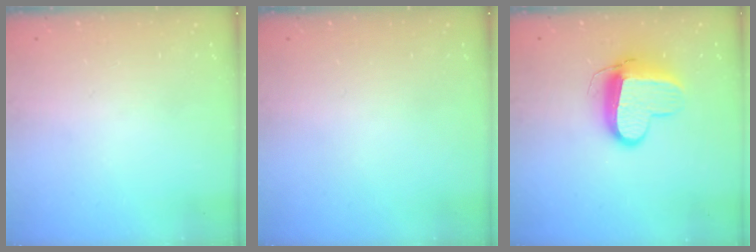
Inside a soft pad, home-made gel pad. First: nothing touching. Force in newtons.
{"total": 0.0}
{"total": 11.7, "press": 11.6, "slide": 1.3}